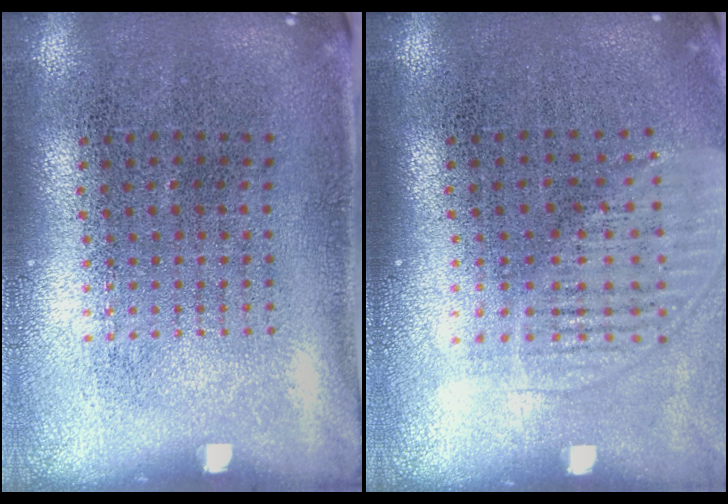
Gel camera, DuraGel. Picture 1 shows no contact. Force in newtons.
{"total": 1.3, "press": 1.2, "slide": 0.6}